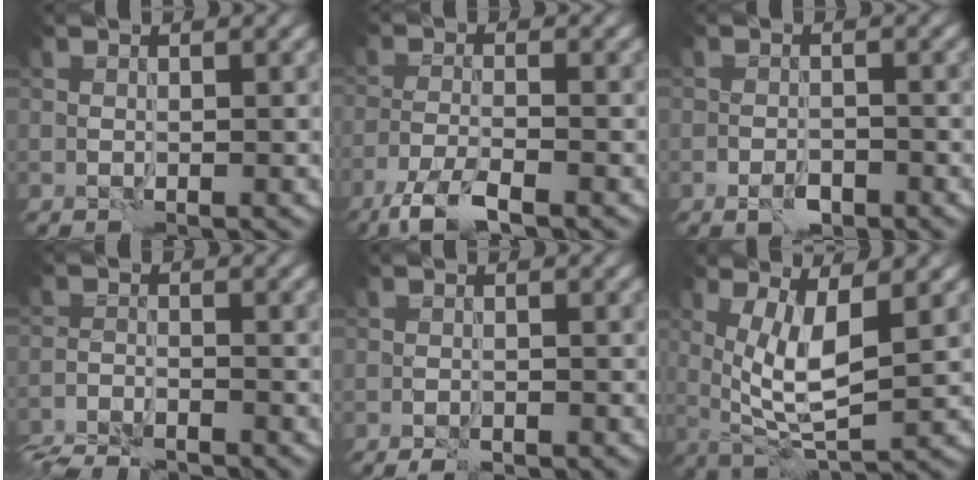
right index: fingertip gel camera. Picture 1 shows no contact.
{"total": 4.2, "force": [-3.2, 0.9, 2.7], "torque": [-0.054, -0.008, -0.067]}
{"total": 1.9, "force": [-1.2, 1.0, 1.0], "torque": [-0.015, 0.001, -0.023]}
{"total": 7.2, "force": [-6.9, 1.8, 1.5], "torque": [-0.024, -0.018, -0.111]}
{"total": 1.6, "force": [-1.3, 0.6, 0.7], "torque": [-0.015, 0.000, -0.021]}
{"total": 5.6, "force": [1.3, 1.7, 5.1], "torque": [-0.103, -0.014, 0.029]}